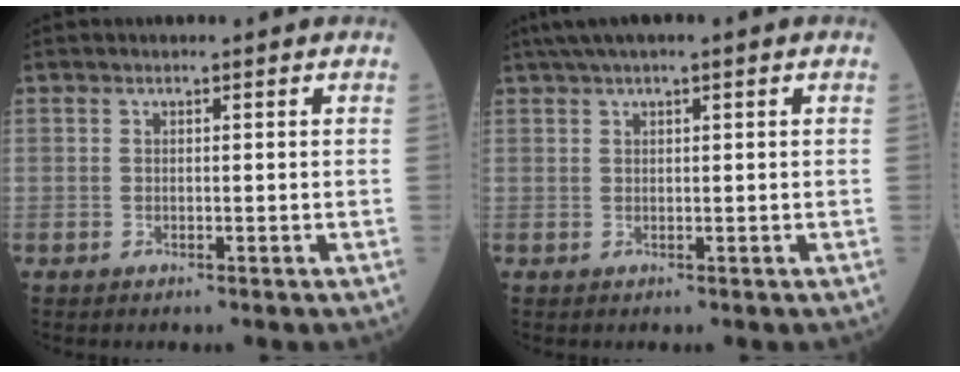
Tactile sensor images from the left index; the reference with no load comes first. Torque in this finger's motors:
{"motor_torque": [1.11, -1.03, 0.24, 0.14]}